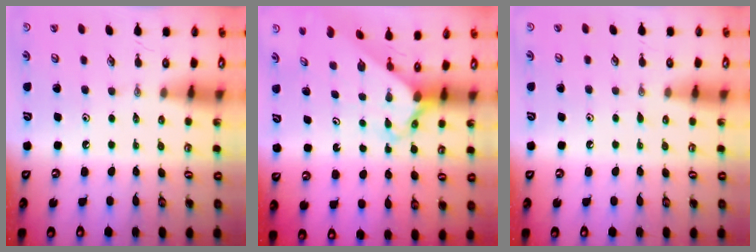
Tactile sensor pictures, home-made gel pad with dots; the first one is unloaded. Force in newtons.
{"total": 2.6, "press": 2.6, "slide": 0.1}
{"total": 3.9, "press": 3.9, "slide": 0.4}